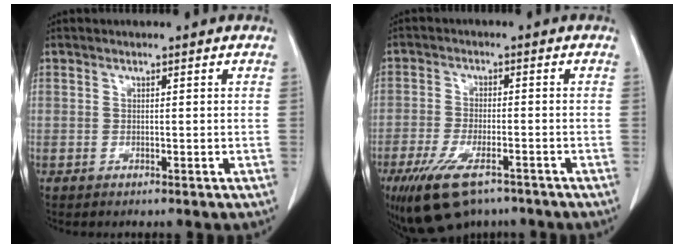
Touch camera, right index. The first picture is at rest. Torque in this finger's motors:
{"motor_torque": [1.22, -0.92, 0.57, 0.16]}